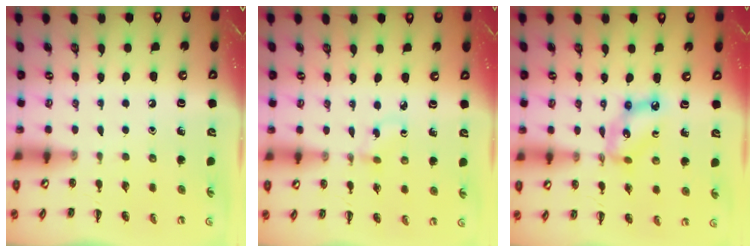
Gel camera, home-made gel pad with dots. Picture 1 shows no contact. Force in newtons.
{"total": 1.4, "press": 1.2, "slide": 0.7}
{"total": 9.2, "press": 9.0, "slide": 2.1}